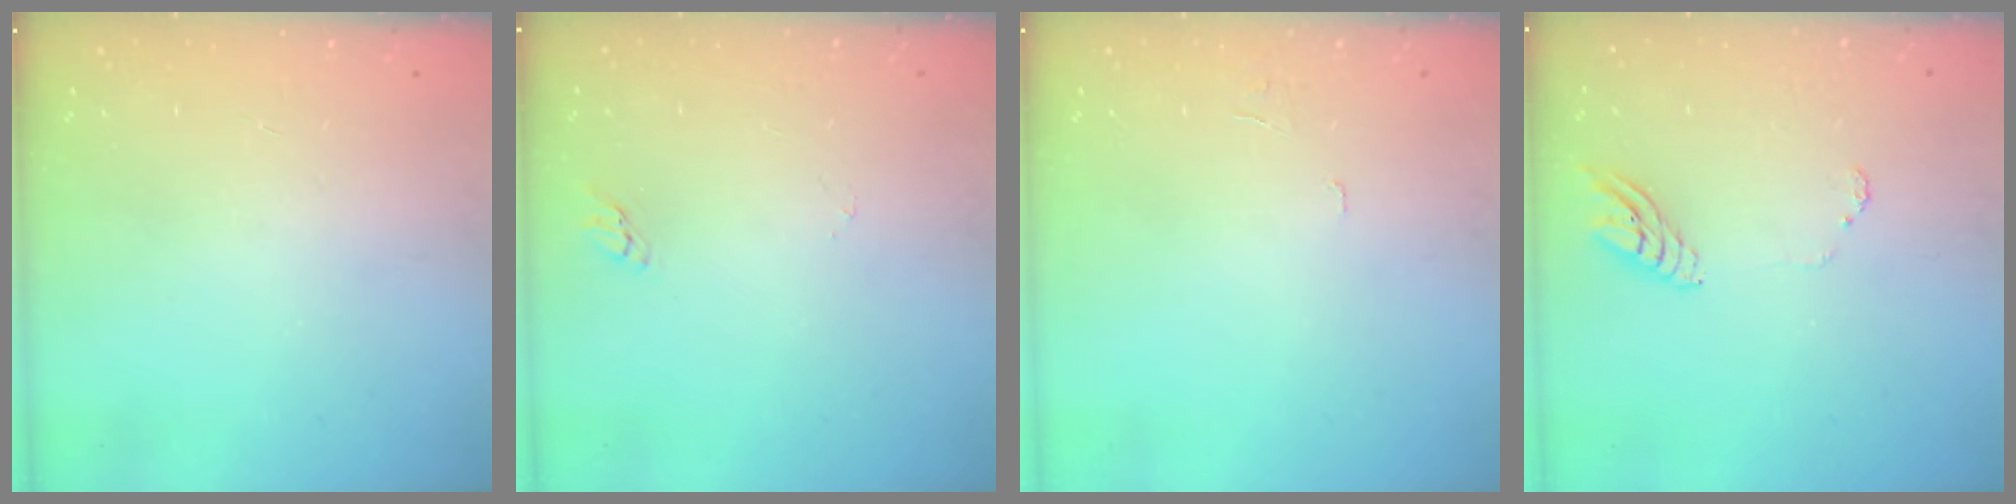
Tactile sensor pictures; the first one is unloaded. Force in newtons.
{"total": 2.2, "press": 2.2, "slide": 0.2}
{"total": 3.6, "press": 3.5, "slide": 0.2}
{"total": 6.4, "press": 6.4, "slide": 0.4}